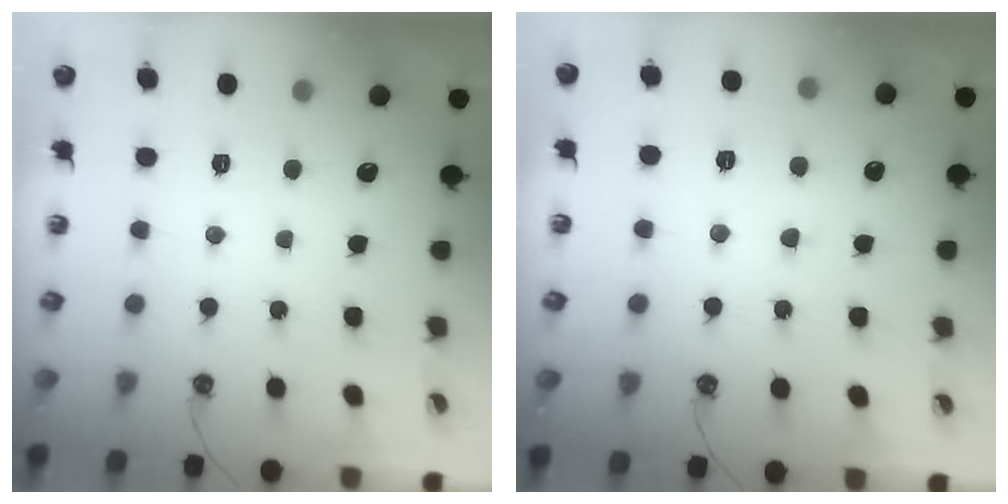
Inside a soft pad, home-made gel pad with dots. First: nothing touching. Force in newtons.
{"total": 4.1, "press": 4.1, "slide": 0.5}